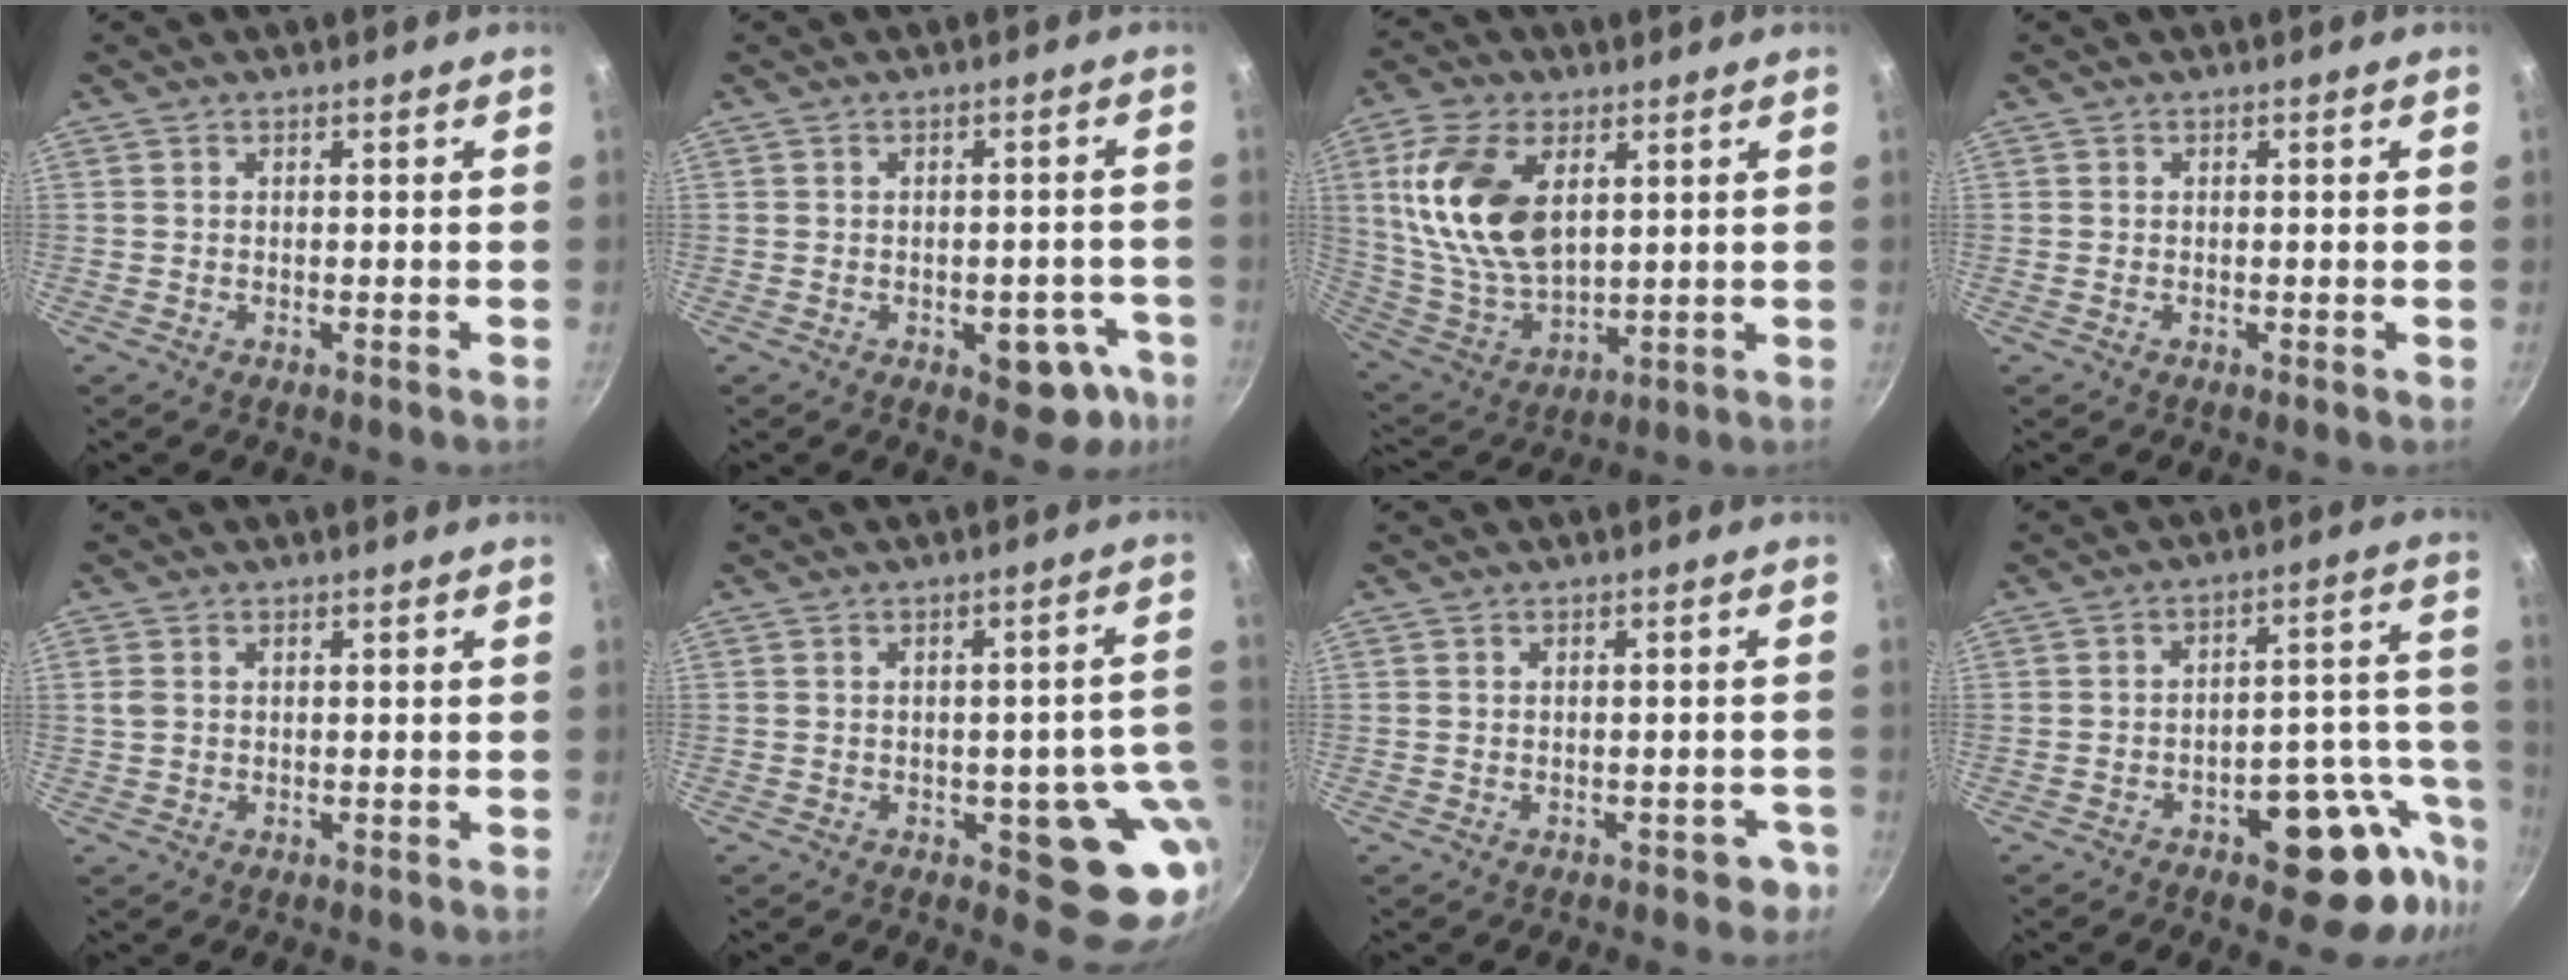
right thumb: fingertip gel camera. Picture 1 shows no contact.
{"total": 8.7, "force": [-3.5, 5.0, 6.1], "torque": [-0.023, 0.024, -0.038]}
{"total": 18.1, "force": [5.0, 10.5, 13.8], "torque": [-0.253, -0.016, 0.109]}
{"total": 0.0}
{"total": 2.0, "force": [0.4, 1.6, 1.2], "torque": [-0.024, 0.003, 0.010]}
{"total": 11.9, "force": [-1.9, 6.0, 10.0], "torque": [-0.057, 0.005, -0.018]}
{"total": 3.0, "force": [-1.6, 1.9, 1.7], "torque": [0.000, 0.025, -0.005]}
{"total": 16.0, "force": [-7.2, 7.8, 12.0], "torque": [-0.093, 0.053, -0.093]}